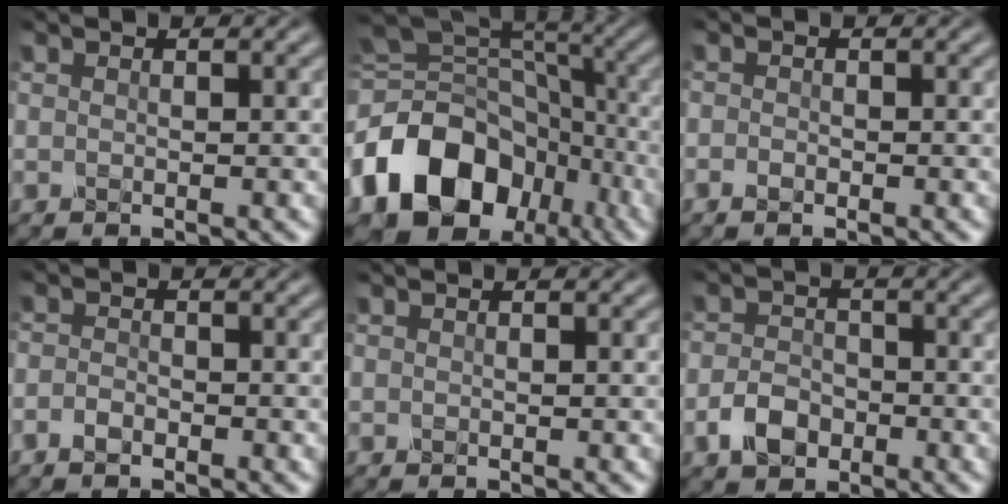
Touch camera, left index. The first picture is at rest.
{"total": 14.3, "force": [-5.6, 10.6, 7.8], "torque": [-0.159, -0.002, -0.105]}
{"total": 0.8, "force": [-0.5, 0.5, 0.5], "torque": [-0.008, -0.001, -0.011]}
{"total": 1.4, "force": [-0.9, 0.6, 0.8], "torque": [-0.018, 0.000, -0.022]}
{"total": 0.0}
{"total": 3.2, "force": [-1.5, 2.3, 1.6], "torque": [-0.027, 0.004, -0.034]}